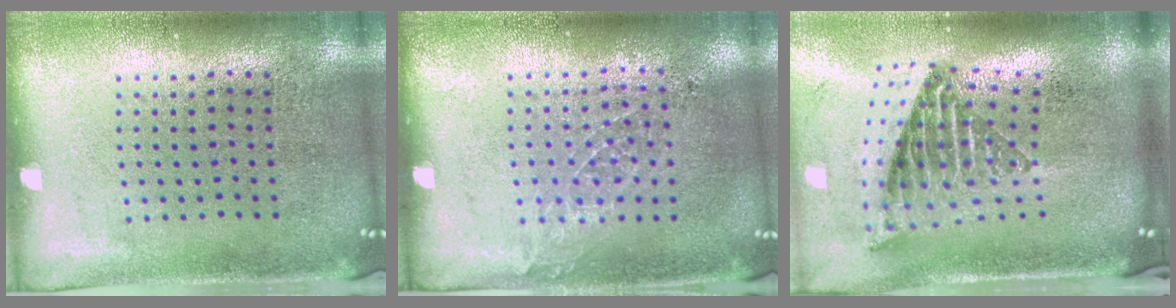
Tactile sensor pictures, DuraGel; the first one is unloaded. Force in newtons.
{"total": 0.8, "press": 0.8, "slide": 0.0}
{"total": 2.2, "press": 1.5, "slide": 1.6}